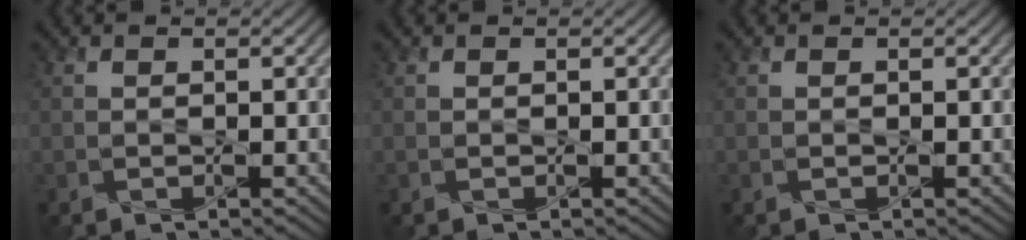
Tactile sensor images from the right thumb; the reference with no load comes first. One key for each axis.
{"total": 0.0}
{"total": 0.0}